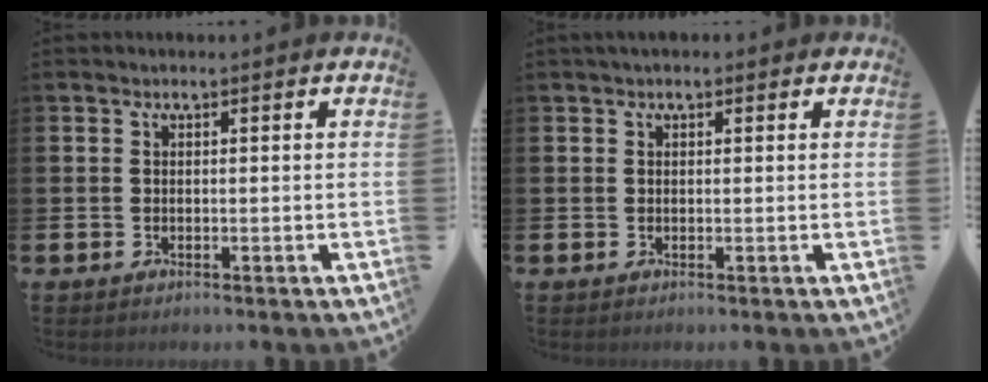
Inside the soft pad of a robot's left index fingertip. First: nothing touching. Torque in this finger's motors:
{"motor_torque": [0.06, -0.42, 0.01, 0.09]}